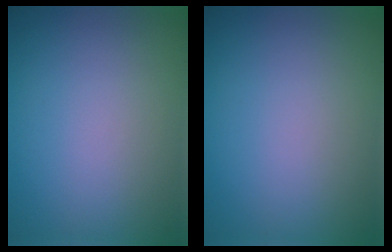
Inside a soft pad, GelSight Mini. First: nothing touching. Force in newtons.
{"total": 0.0}